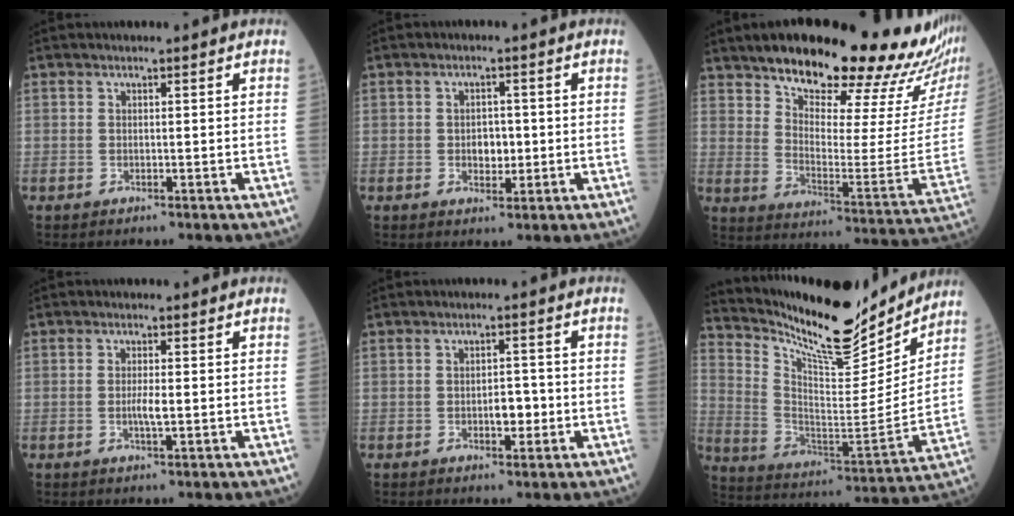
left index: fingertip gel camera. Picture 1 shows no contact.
{"total": 3.1, "force": [-0.6, 2.0, 2.3], "torque": [-0.030, 0.000, -0.007]}
{"total": 26.0, "force": [22.0, 3.0, 13.6], "torque": [-0.195, -0.067, 0.284]}
{"total": 2.3, "force": [-0.6, 0.3, 2.2], "torque": [-0.044, -0.004, -0.011]}
{"total": 3.2, "force": [-1.1, 1.5, 2.6], "torque": [-0.034, 0.002, -0.016]}
{"total": 19.7, "force": [17.6, 3.6, 7.9], "torque": [-0.151, -0.035, 0.281]}